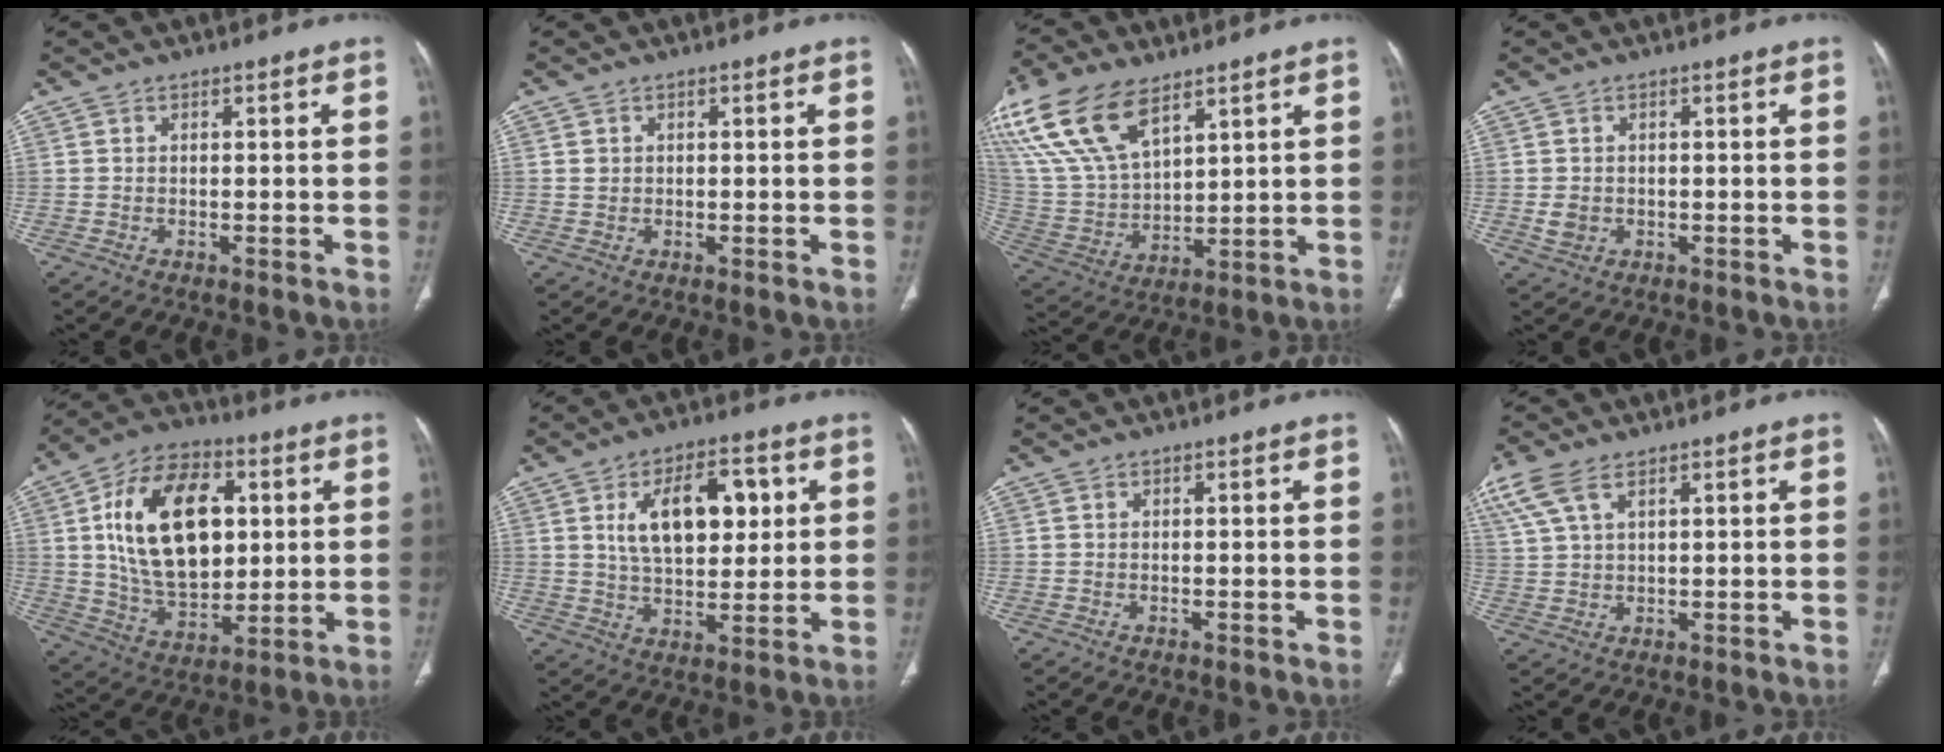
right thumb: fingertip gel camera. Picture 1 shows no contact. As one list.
[{"total": 1.1, "force": [0.3, 1.0, 0.4], "torque": [0.000, 0.001, 0.006]}, {"total": 20.0, "force": [11.7, 10.2, 12.7], "torque": [-0.265, -0.026, 0.236]}, {"total": 2.4, "force": [-0.3, 2.0, 1.3], "torque": [-0.018, 0.001, -0.001]}, {"total": 22.6, "force": [4.6, 13.8, 17.3], "torque": [-0.258, -0.008, 0.082]}, {"total": 14.1, "force": [3.9, 7.6, 11.2], "torque": [-0.151, -0.003, 0.068]}, {"total": 0.0}, {"total": 9.3, "force": [5.3, 4.5, 6.2], "torque": [-0.158, 0.007, 0.111]}]